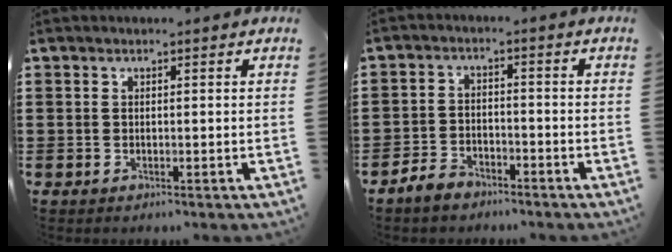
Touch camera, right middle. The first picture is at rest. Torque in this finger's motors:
{"motor_torque": [0.81, -0.85, 0.02, 0.04]}